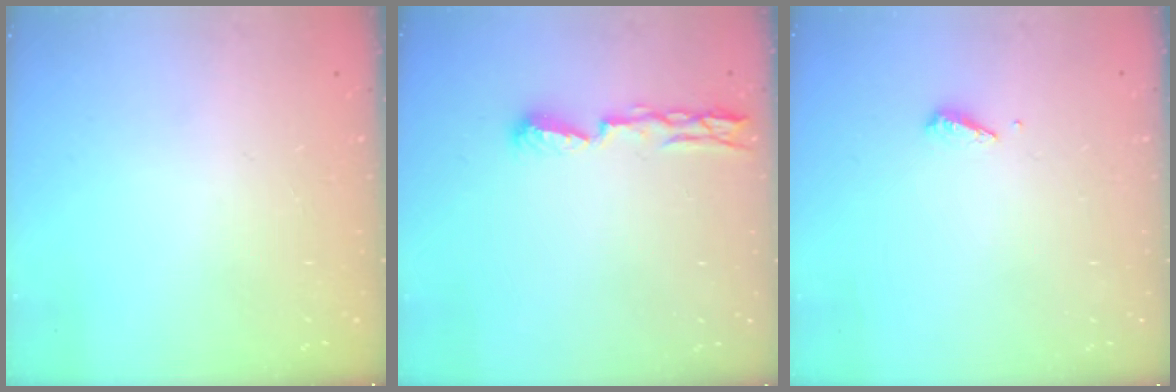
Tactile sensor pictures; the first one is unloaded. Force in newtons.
{"total": 8.1, "press": 8.0, "slide": 1.1}
{"total": 3.7, "press": 3.7, "slide": 0.2}